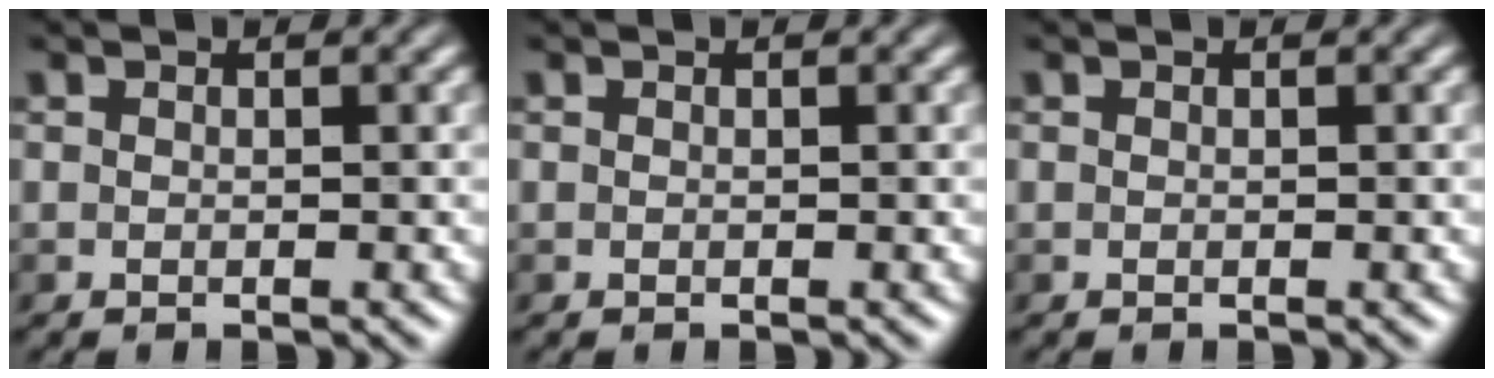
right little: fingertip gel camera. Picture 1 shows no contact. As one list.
[{"total": 0.0}, {"total": 0.0}]